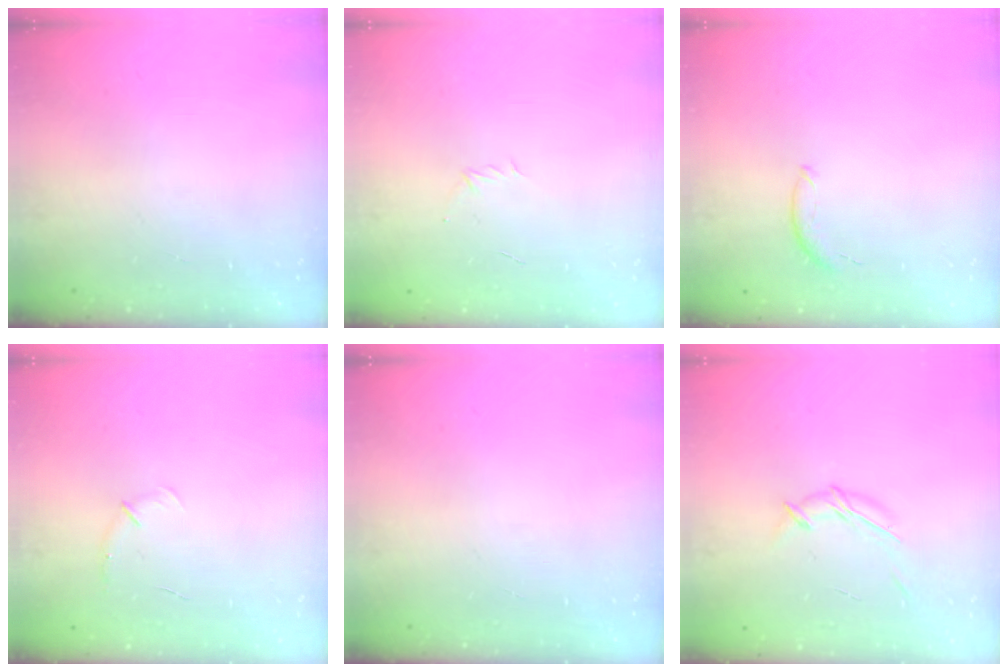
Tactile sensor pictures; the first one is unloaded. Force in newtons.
{"total": 2.9, "press": 2.8, "slide": 0.7}
{"total": 5.8, "press": 5.7, "slide": 0.7}
{"total": 4.1, "press": 4.0, "slide": 1.0}
{"total": 0.0}
{"total": 6.8, "press": 6.7, "slide": 0.9}